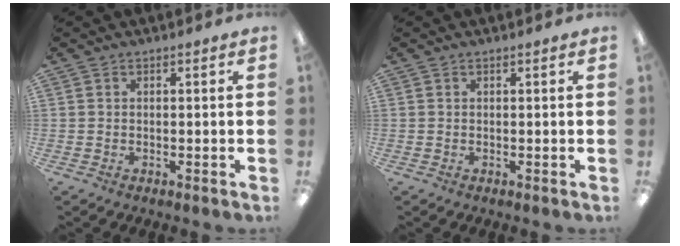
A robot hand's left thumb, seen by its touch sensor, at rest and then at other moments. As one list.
[{"total": 0.0}]